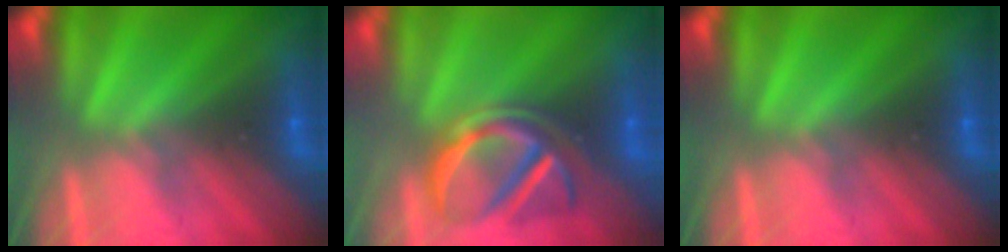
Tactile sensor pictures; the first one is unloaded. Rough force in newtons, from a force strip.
{"total": 4.0}
{"total": 0.0}